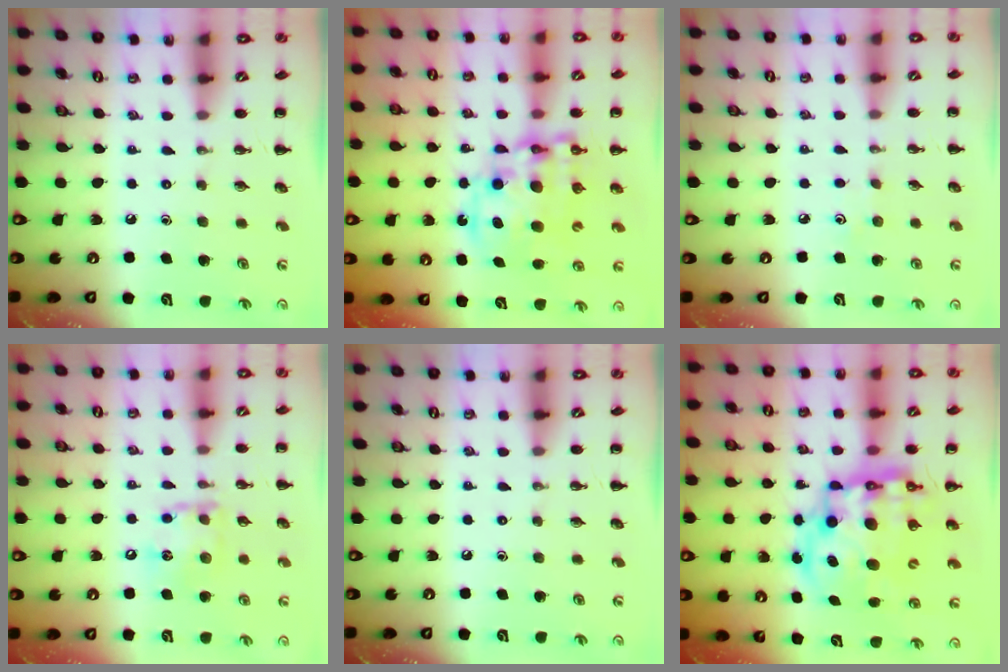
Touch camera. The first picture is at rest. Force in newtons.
{"total": 15.0, "press": 14.6, "slide": 3.1}
{"total": 2.8, "press": 2.7, "slide": 0.8}
{"total": 10.5, "press": 10.5, "slide": 0.9}
{"total": 0.0}
{"total": 15.2, "press": 14.7, "slide": 3.9}